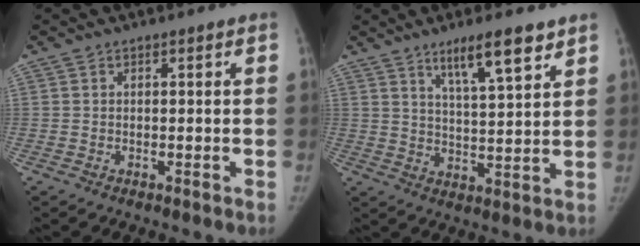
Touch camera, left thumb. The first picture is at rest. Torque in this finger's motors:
{"motor_torque": [-0.22, 0.45, 0.91, -0.52, 0.16]}